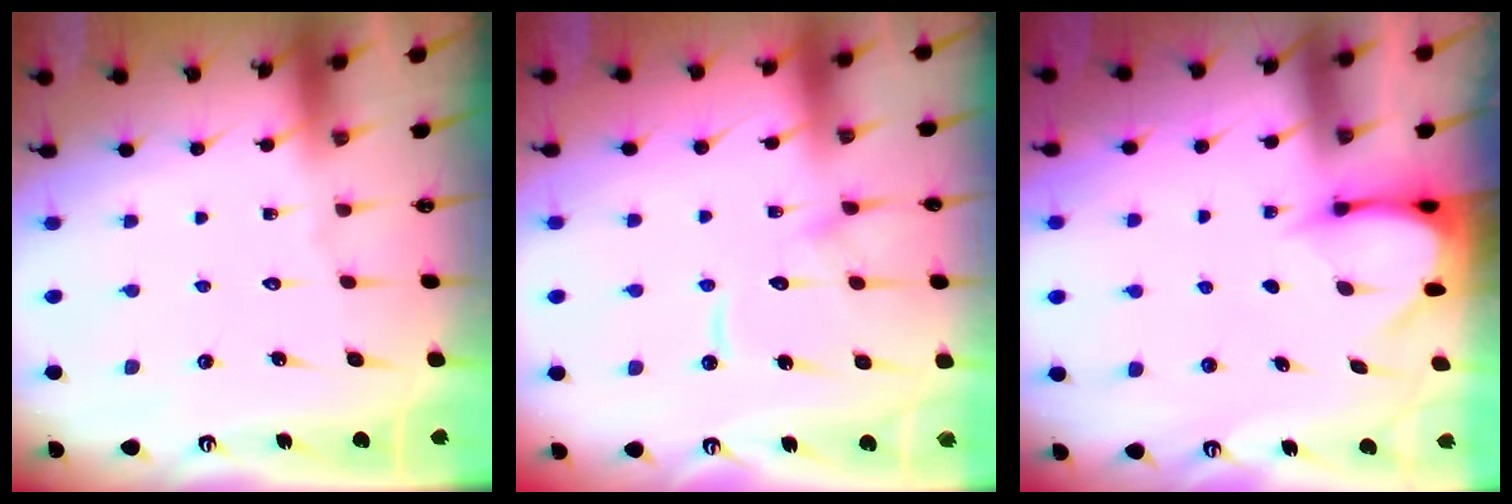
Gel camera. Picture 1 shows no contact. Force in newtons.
{"total": 11.4, "press": 11.3, "slide": 1.2}
{"total": 3.7, "press": 3.7, "slide": 0.2}